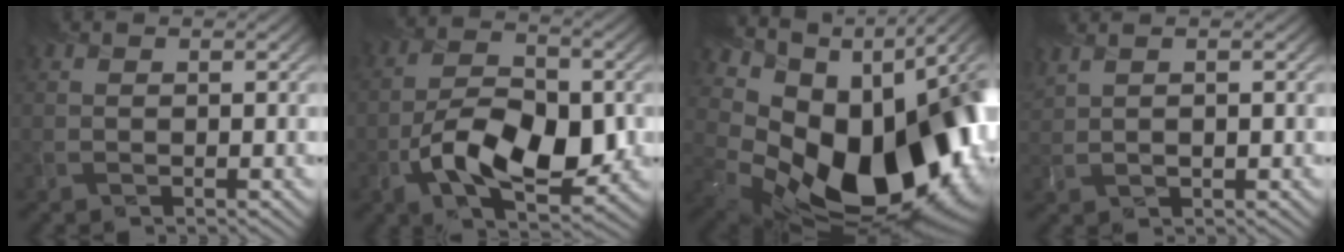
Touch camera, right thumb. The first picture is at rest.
{"total": 10.5, "force": [-3.4, 5.5, 8.3], "torque": [-0.148, -0.005, -0.060]}
{"total": 19.1, "force": [0.1, 12.7, 14.2], "torque": [-0.226, -0.059, 0.058]}
{"total": 2.2, "force": [1.7, 0.5, 1.2], "torque": [-0.035, 0.007, 0.036]}